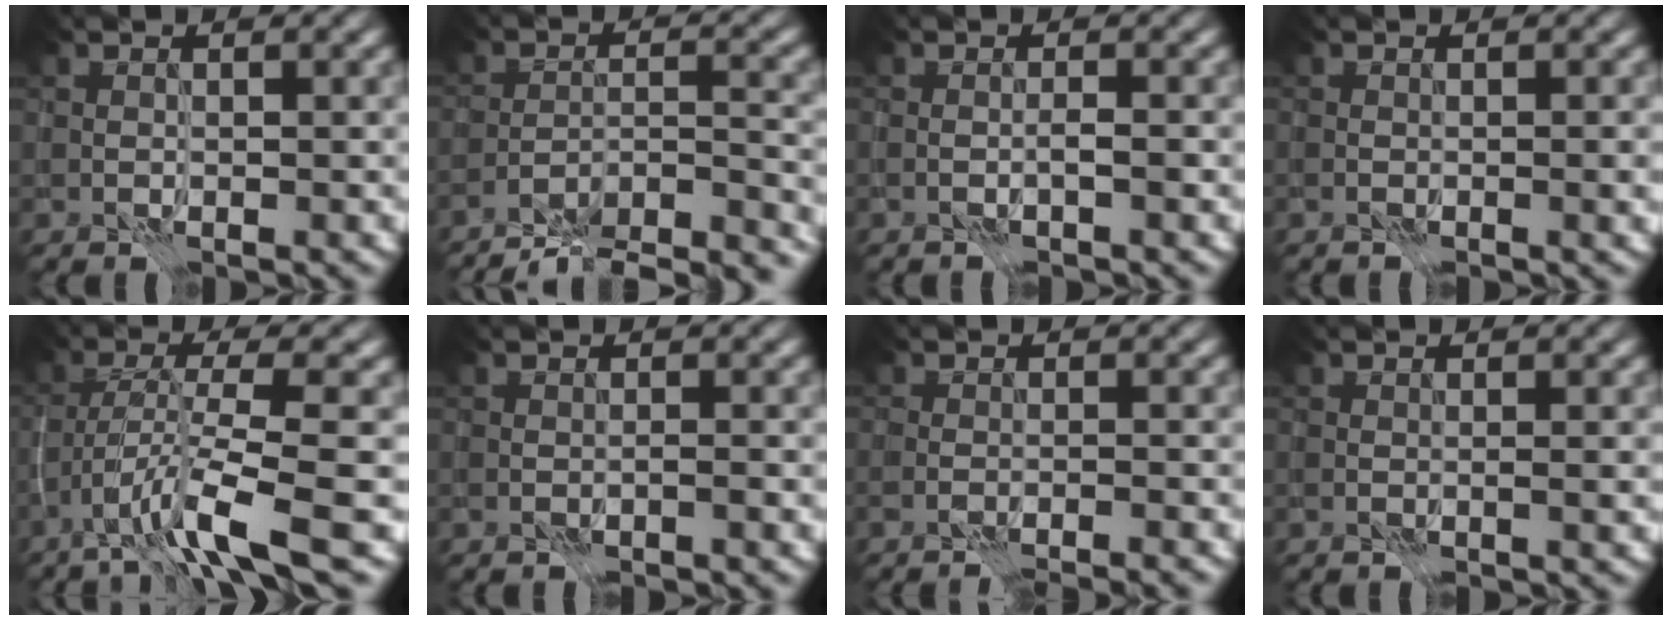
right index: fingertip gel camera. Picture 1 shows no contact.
{"total": 15.5, "force": [-14.5, 3.2, 4.4], "torque": [-0.035, 0.013, -0.183]}
{"total": 0.7, "force": [-0.5, 0.0, 0.5], "torque": [-0.007, 0.008, -0.008]}
{"total": 1.2, "force": [-0.5, 0.3, 1.1], "torque": [-0.013, 0.000, -0.006]}
{"total": 6.6, "force": [-3.9, 0.8, 5.3], "torque": [-0.095, 0.005, -0.070]}
{"total": 0.8, "force": [-0.7, -0.1, 0.1], "torque": [0.001, 0.003, -0.015]}
{"total": 3.7, "force": [-3.4, 0.5, 1.4], "torque": [-0.009, 0.005, -0.051]}
{"total": 0.7, "force": [-0.3, 0.1, 0.7], "torque": [-0.008, 0.002, -0.005]}